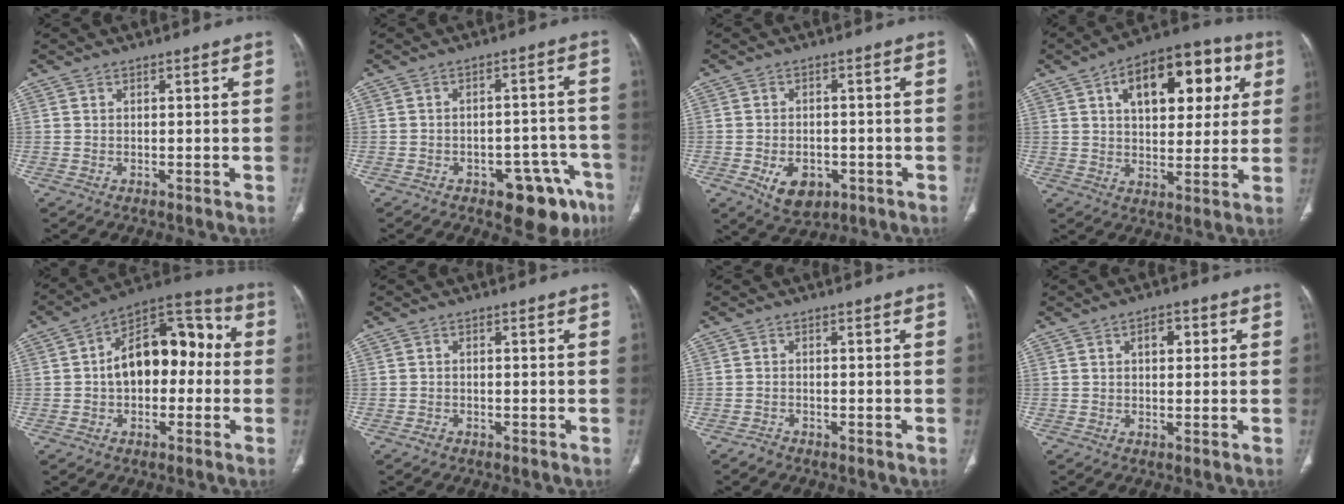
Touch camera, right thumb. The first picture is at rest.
{"total": 11.2, "force": [-6.6, 5.5, 7.2], "torque": [-0.051, 0.045, -0.081]}
{"total": 7.1, "force": [-2.8, 4.7, 4.6], "torque": [-0.060, 0.007, -0.032]}
{"total": 19.3, "force": [6.7, 10.5, 14.8], "torque": [-0.160, 0.010, 0.094]}
{"total": 15.9, "force": [0.0, 9.9, 12.4], "torque": [-0.149, 0.052, -0.012]}
{"total": 0.9, "force": [-0.7, 0.6, 0.2], "torque": [-0.005, 0.003, -0.015]}
{"total": 1.1, "force": [-1.0, 0.4, 0.0], "torque": [-0.004, 0.000, -0.022]}
{"total": 3.5, "force": [1.1, 2.0, 2.7], "torque": [-0.030, 0.003, 0.015]}